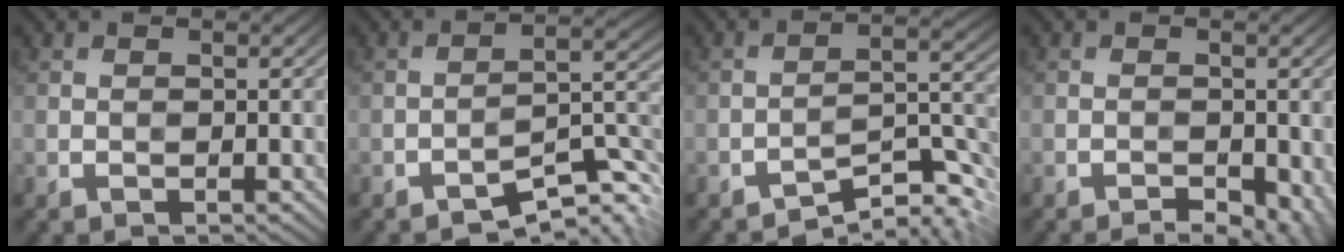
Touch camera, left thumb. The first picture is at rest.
{"total": 6.4, "force": [-5.0, 1.4, 3.8], "torque": [-0.048, 0.010, -0.087]}
{"total": 6.7, "force": [-5.3, 1.5, 3.8], "torque": [-0.052, 0.005, -0.090]}
{"total": 4.1, "force": [-2.5, 1.7, 2.7], "torque": [-0.045, -0.003, -0.027]}